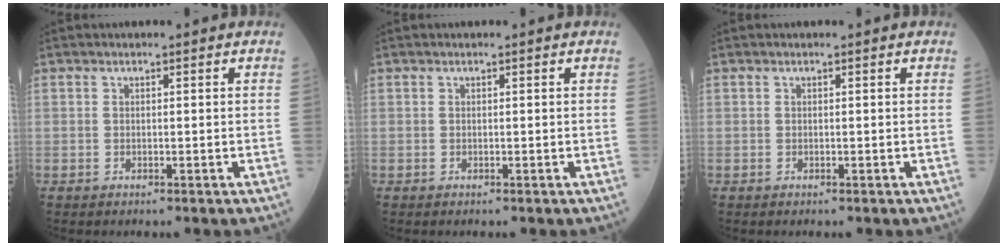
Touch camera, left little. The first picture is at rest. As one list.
[{"total": 0.0}, {"total": 0.0}]